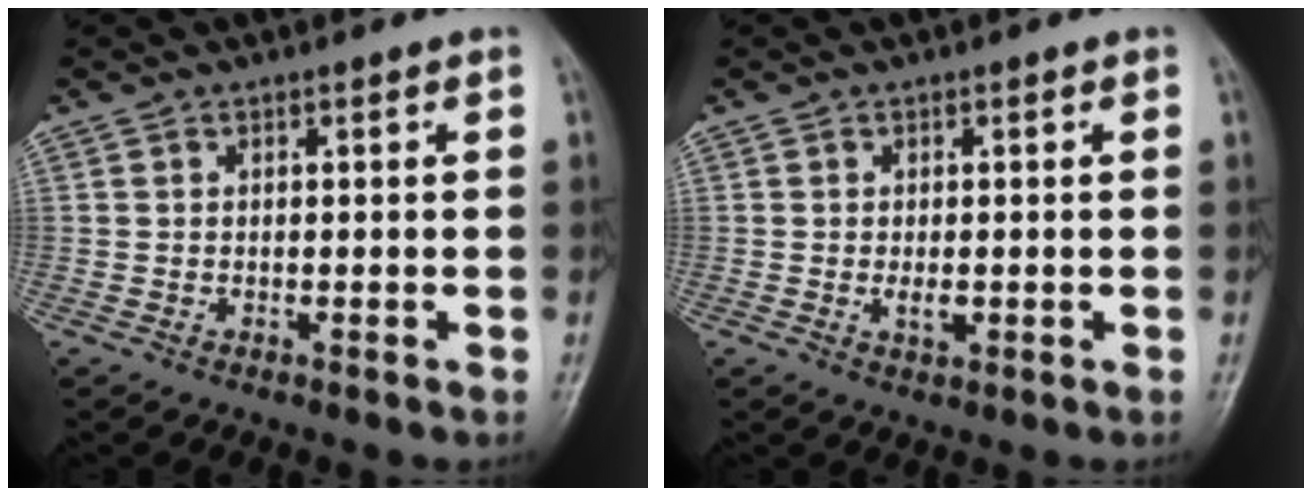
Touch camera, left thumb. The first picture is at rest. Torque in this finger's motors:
{"motor_torque": [0.08, 0.37, 0.33, 0.24, 0.00]}